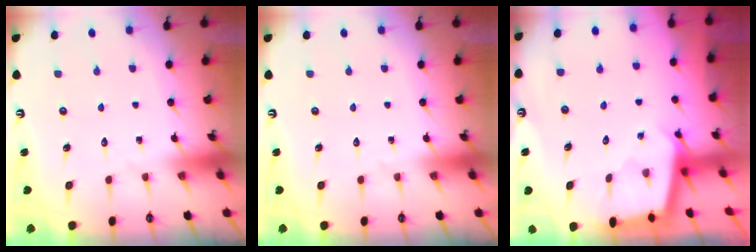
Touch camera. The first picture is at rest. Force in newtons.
{"total": 0.0}
{"total": 2.1, "press": 2.1, "slide": 0.2}